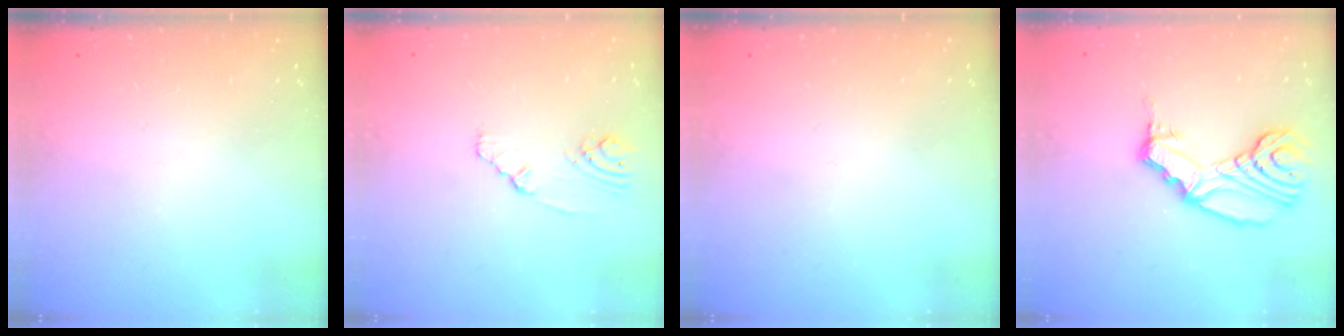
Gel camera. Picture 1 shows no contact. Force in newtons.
{"total": 2.7, "press": 2.6, "slide": 0.4}
{"total": 0.0}
{"total": 14.1, "press": 13.9, "slide": 2.7}